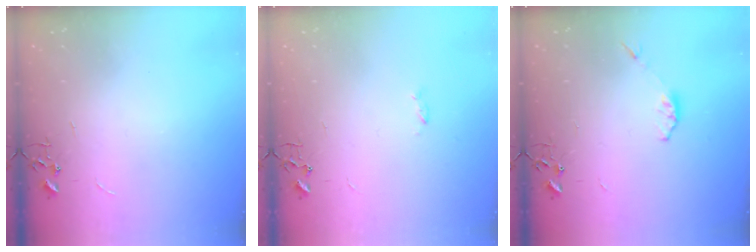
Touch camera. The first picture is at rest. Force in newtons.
{"total": 1.8, "press": 1.7, "slide": 0.4}
{"total": 3.1, "press": 3.1, "slide": 0.5}